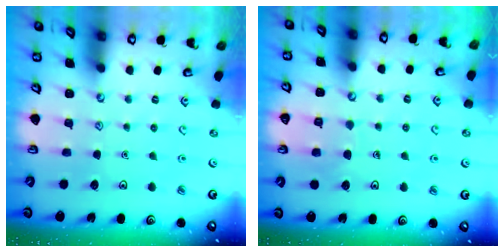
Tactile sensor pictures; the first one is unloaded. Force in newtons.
{"total": 6.8, "press": 6.8, "slide": 0.4}